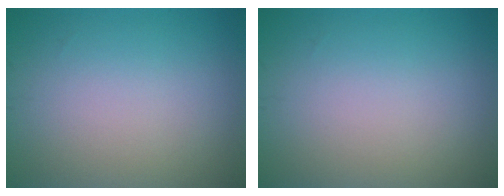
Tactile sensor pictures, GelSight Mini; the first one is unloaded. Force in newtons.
{"total": 0.0}